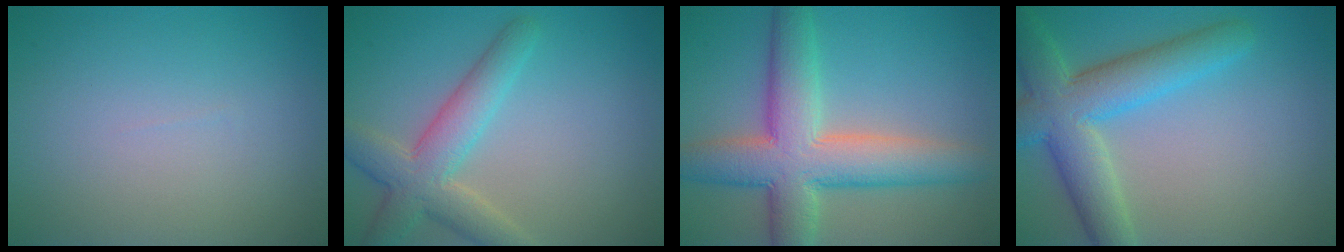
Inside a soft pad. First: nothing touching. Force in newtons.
{"total": 5.2, "press": 5.2, "slide": 0.4}
{"total": 8.8, "press": 8.8, "slide": 0.6}
{"total": 7.3, "press": 7.3, "slide": 0.3}